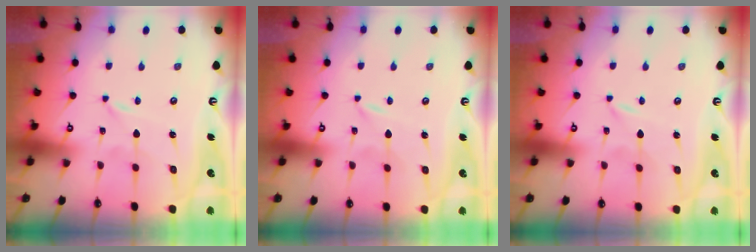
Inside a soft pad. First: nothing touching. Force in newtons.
{"total": 0.0}
{"total": 0.0}